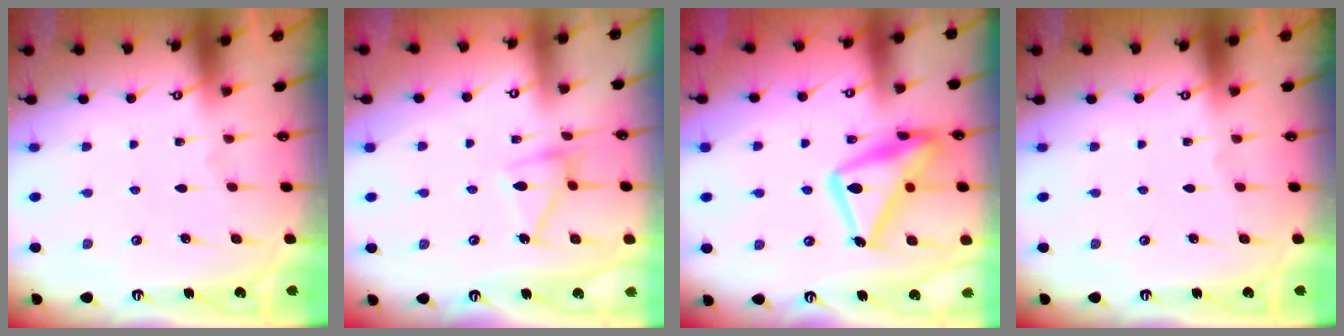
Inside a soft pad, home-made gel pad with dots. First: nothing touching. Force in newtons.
{"total": 12.3, "press": 12.3, "slide": 0.4}
{"total": 20.9, "press": 20.8, "slide": 1.3}
{"total": 0.0}